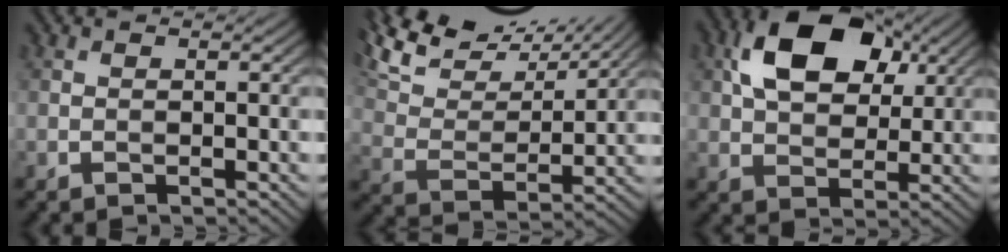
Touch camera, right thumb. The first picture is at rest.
{"total": 14.9, "force": [12.0, 4.7, 7.5], "torque": [-0.195, 0.019, 0.181]}
{"total": 12.4, "force": [4.6, 7.7, 8.5], "torque": [-0.167, 0.019, 0.078]}